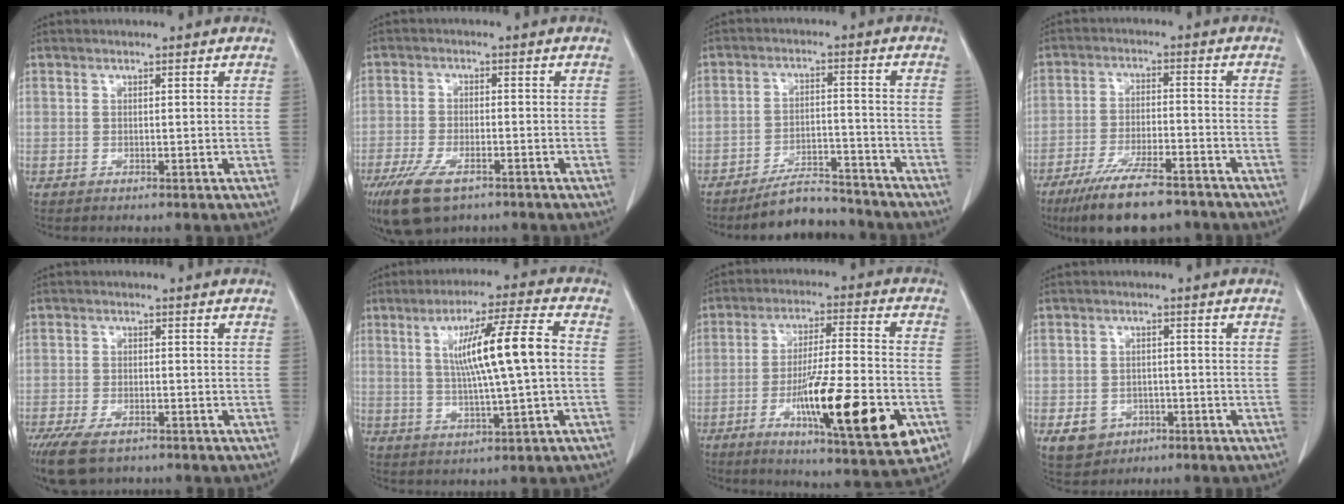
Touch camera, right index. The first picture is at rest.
{"total": 10.3, "force": [-6.4, 4.4, 6.8], "torque": [-0.140, -0.016, -0.110]}
{"total": 9.7, "force": [-8.8, 2.8, 3.0], "torque": [-0.045, 0.016, -0.142]}
{"total": 14.2, "force": [-10.8, 3.6, 8.4], "torque": [-0.154, -0.024, -0.179]}
{"total": 9.9, "force": [-6.8, 4.5, 5.7], "torque": [-0.115, -0.013, -0.108]}
{"total": 12.4, "force": [1.2, 0.7, 12.4], "torque": [-0.211, 0.014, 0.023]}
{"total": 20.4, "force": [-7.0, 3.0, 19.0], "torque": [-0.287, -0.015, -0.103]}
{"total": 6.2, "force": [-2.7, 5.2, 2.1], "torque": [-0.037, 0.009, -0.028]}